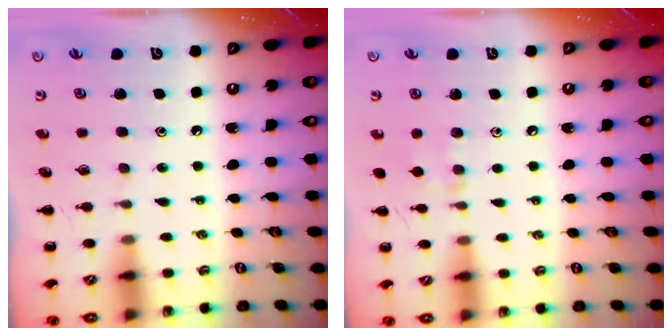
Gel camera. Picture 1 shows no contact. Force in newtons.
{"total": 5.1, "press": 4.8, "slide": 1.6}